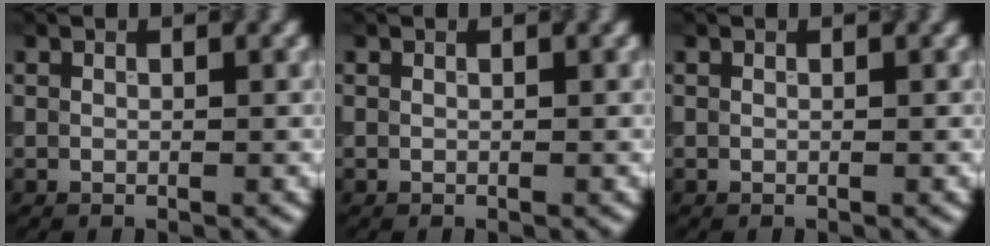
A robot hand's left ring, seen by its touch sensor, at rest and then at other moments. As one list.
[{"total": 0.0}, {"total": 0.0}]